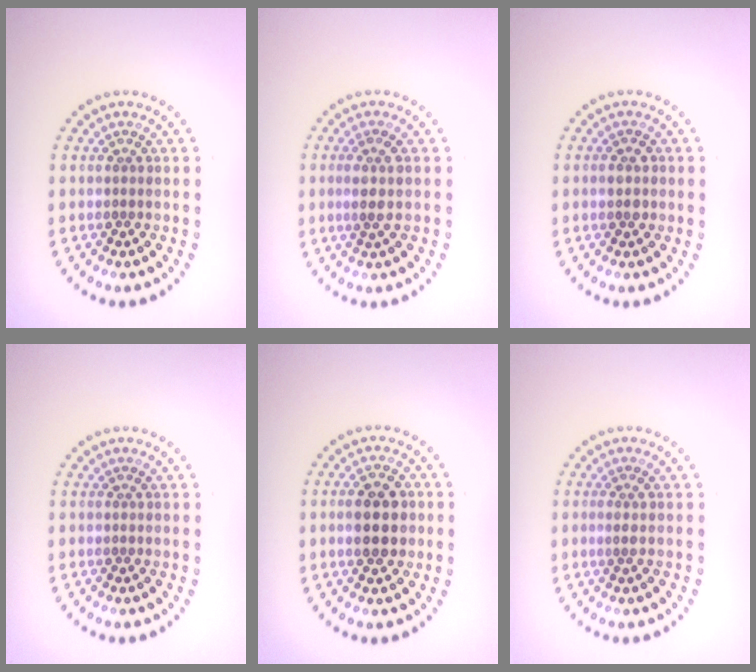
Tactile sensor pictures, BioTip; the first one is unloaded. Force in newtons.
{"total": 1.5, "press": 1.2, "slide": 0.9}
{"total": 1.1, "press": 1.1, "slide": 0.1}
{"total": 0.0}
{"total": 4.7, "press": 4.7, "slide": 0.2}
{"total": 0.8, "press": 0.4, "slide": 0.6}